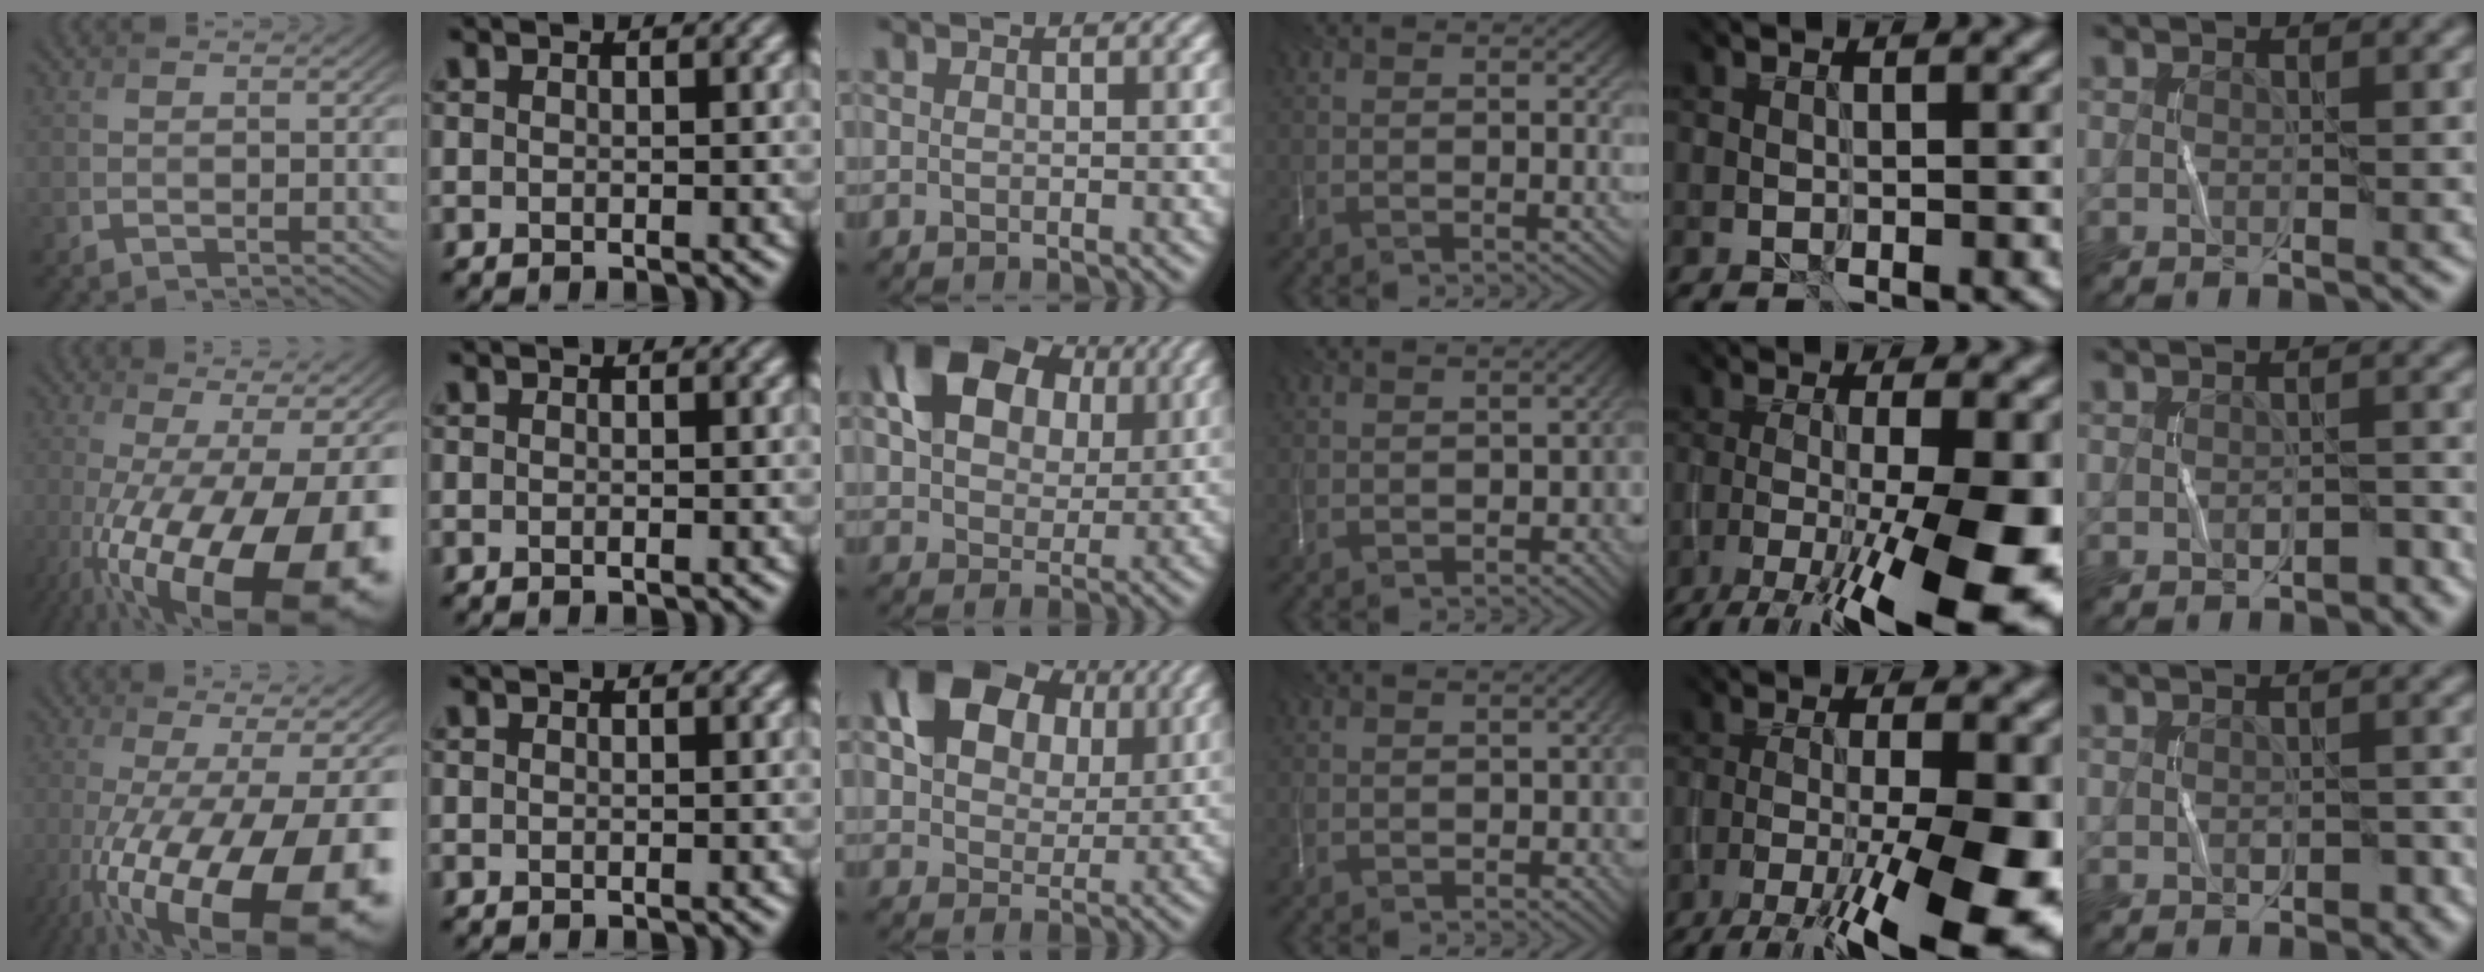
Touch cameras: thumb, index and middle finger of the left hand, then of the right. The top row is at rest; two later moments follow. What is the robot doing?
{"motion": "wrap", "object": "string"}